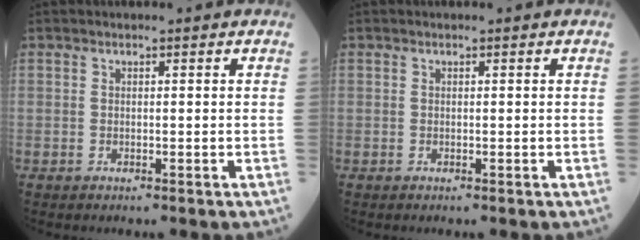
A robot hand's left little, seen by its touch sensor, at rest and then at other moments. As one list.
[{"total": 0.0}]